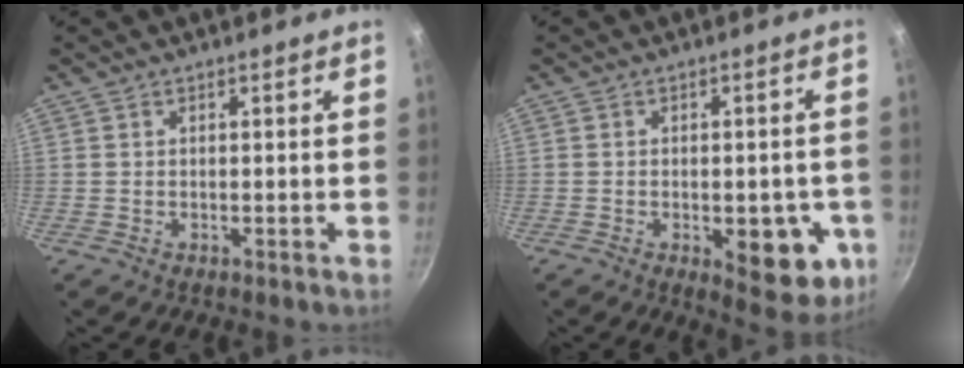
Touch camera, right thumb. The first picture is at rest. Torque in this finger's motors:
{"motor_torque": [-0.44, 0.48, 0.47, -0.16, 0.02]}